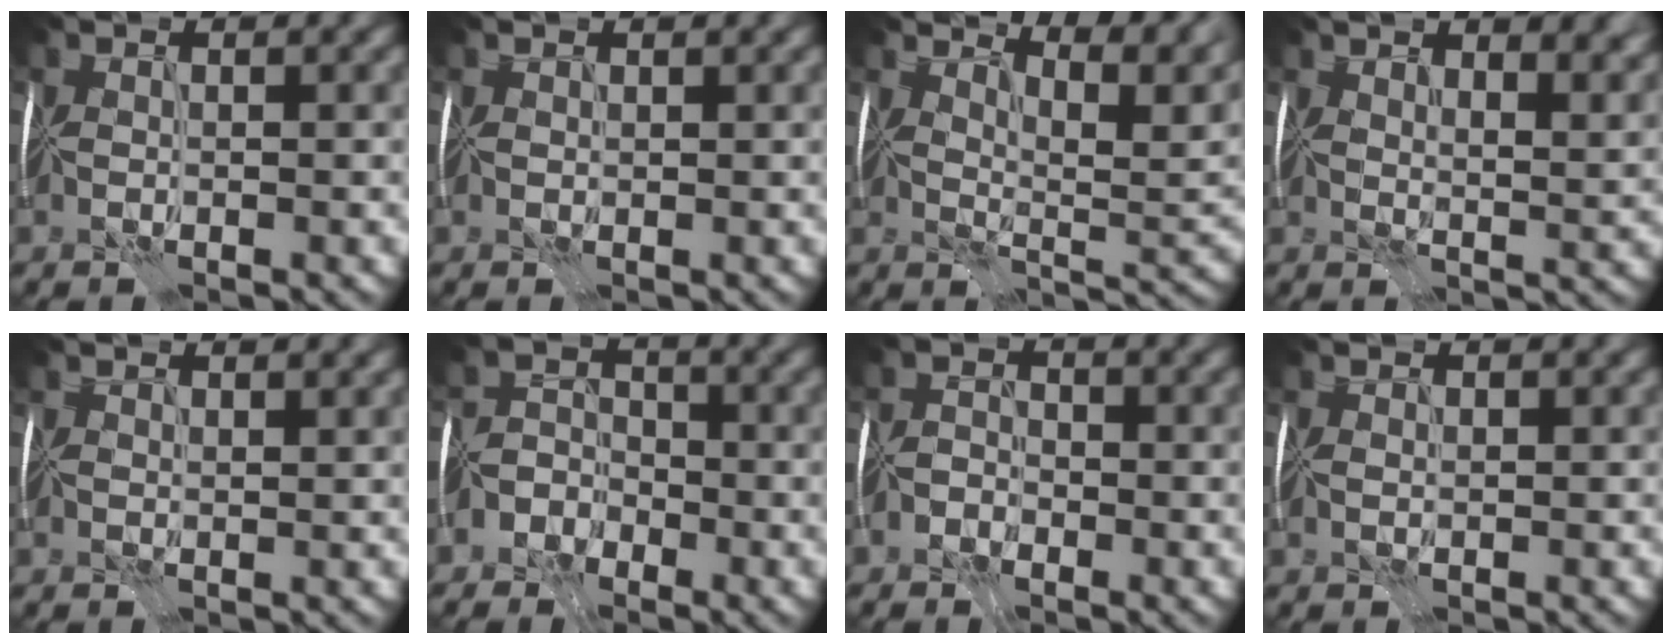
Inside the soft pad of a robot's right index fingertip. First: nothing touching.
{"total": 0.5, "force": [0.4, 0.4, 0.1], "torque": [-0.005, 0.004, 0.003]}
{"total": 7.9, "force": [6.3, 1.7, 4.4], "torque": [-0.060, 0.007, 0.089]}
{"total": 9.1, "force": [5.7, 3.7, 6.0], "torque": [-0.065, 0.029, 0.062]}
{"total": 2.2, "force": [1.9, 0.9, 0.8], "torque": [-0.010, 0.011, 0.019]}
{"total": 3.7, "force": [-3.1, 2.0, 0.3], "torque": [0.021, 0.004, -0.063]}
{"total": 1.9, "force": [-1.9, 0.3, -0.1], "torque": [0.010, 0.004, -0.038]}
{"total": 0.8, "force": [0.6, 0.6, 0.3], "torque": [-0.007, 0.004, 0.007]}